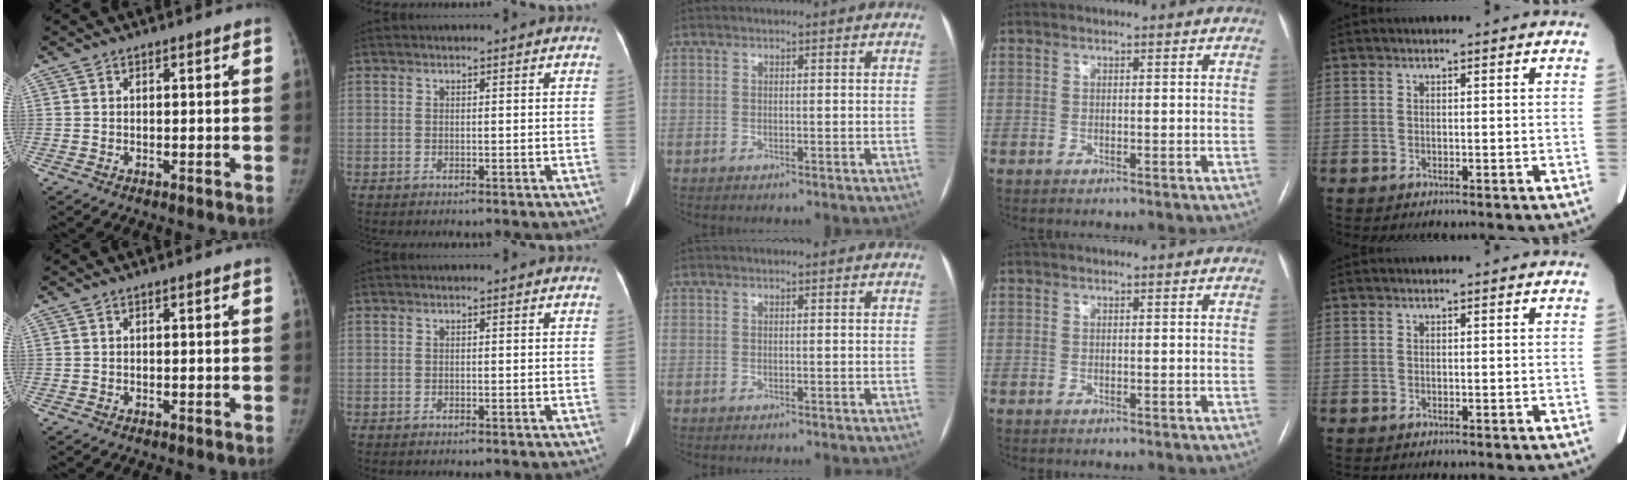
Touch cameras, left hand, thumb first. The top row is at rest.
{}